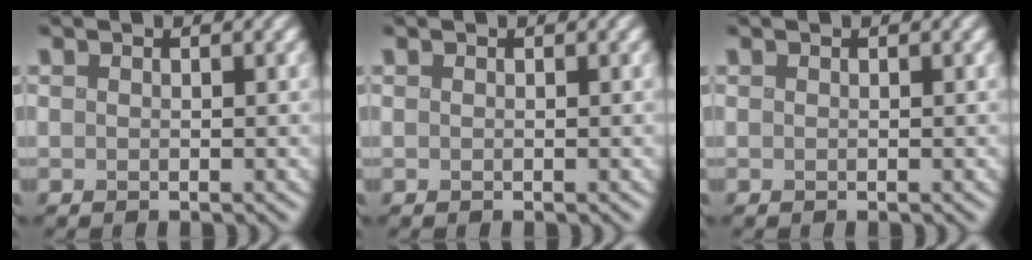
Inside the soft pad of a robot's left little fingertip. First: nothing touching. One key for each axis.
{"total": 0.0}
{"total": 0.0}